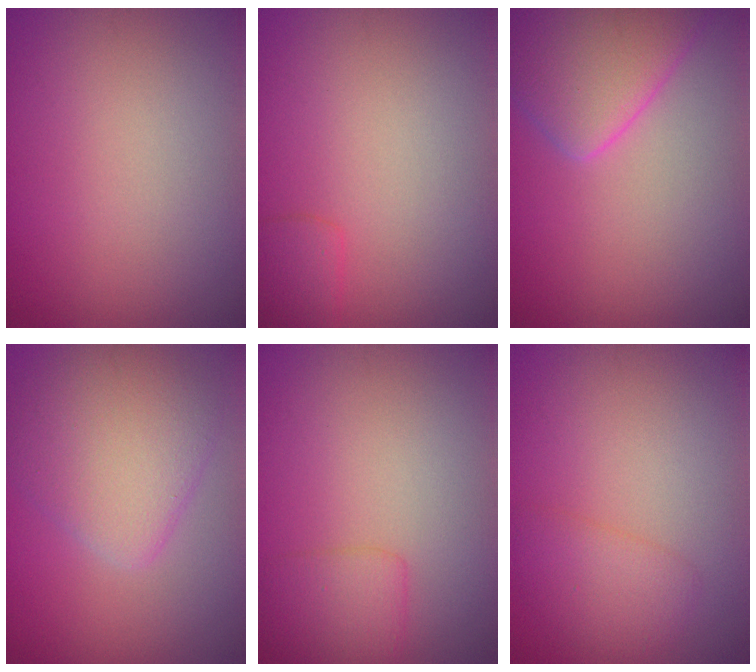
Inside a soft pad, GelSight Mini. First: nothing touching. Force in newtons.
{"total": 1.7, "press": 1.7, "slide": 0.1}
{"total": 6.0, "press": 6.0, "slide": 0.3}
{"total": 5.2, "press": 5.2, "slide": 0.3}
{"total": 2.3, "press": 2.3, "slide": 0.1}
{"total": 2.2, "press": 2.2, "slide": 0.1}